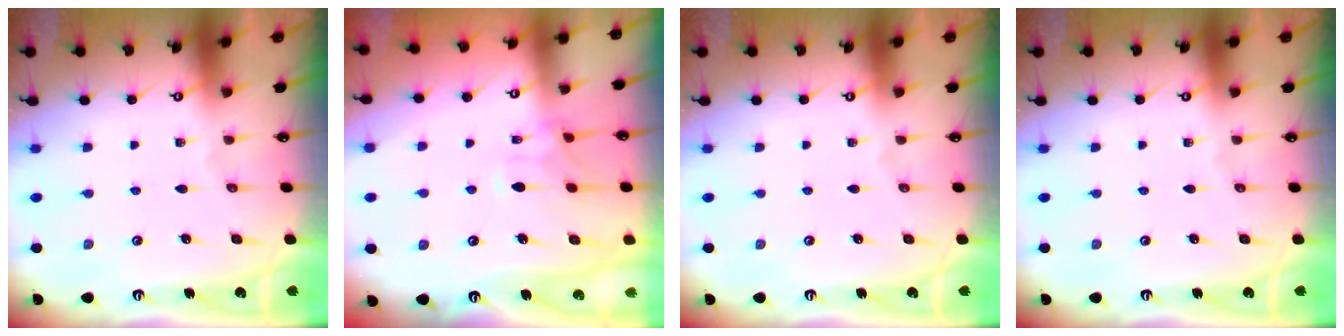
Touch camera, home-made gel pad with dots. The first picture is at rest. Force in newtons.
{"total": 1.7, "press": 1.1, "slide": 1.2}
{"total": 0.0}
{"total": 0.0}